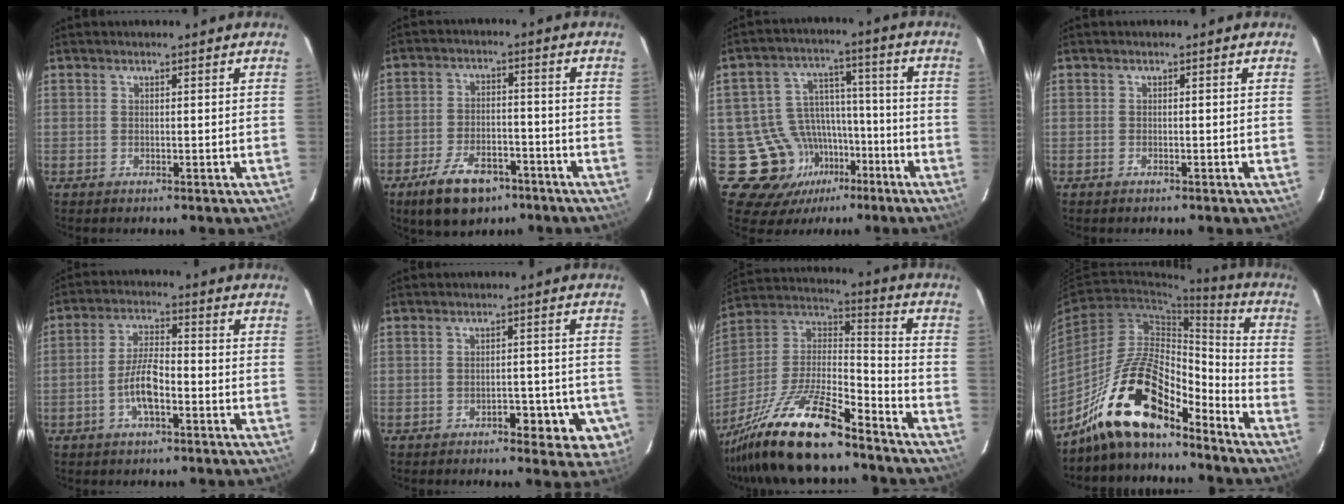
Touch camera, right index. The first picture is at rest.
{"total": 9.8, "force": [-6.4, 4.6, 5.8], "torque": [-0.113, -0.004, -0.106]}
{"total": 14.2, "force": [-5.7, 12.4, 4.0], "torque": [-0.076, 0.062, -0.071]}
{"total": 0.5, "force": [-0.4, 0.1, 0.3], "torque": [-0.011, -0.001, -0.005]}
{"total": 6.6, "force": [-2.3, 1.8, 5.9], "torque": [-0.120, 0.010, -0.045]}
{"total": 7.2, "force": [-3.9, 3.1, 5.3], "torque": [-0.044, 0.008, -0.048]}
{"total": 19.7, "force": [-15.1, 3.3, 12.3], "torque": [-0.271, -0.016, -0.282]}
{"total": 14.3, "force": [-10.9, 4.4, 8.3], "torque": [-0.149, 0.028, -0.194]}